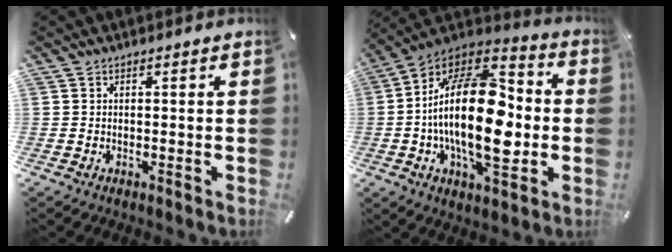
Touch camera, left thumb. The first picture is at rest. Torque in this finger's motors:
{"motor_torque": [0.71, 2.29, 2.77, 0.00, 0.82]}